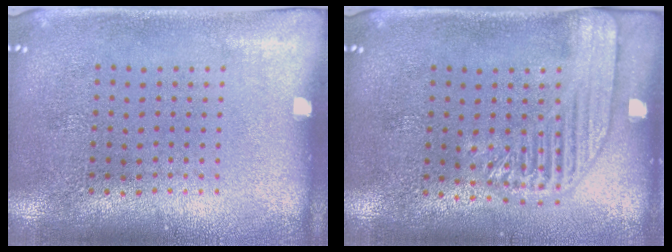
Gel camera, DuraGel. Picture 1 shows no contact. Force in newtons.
{"total": 2.1, "press": 1.9, "slide": 0.9}